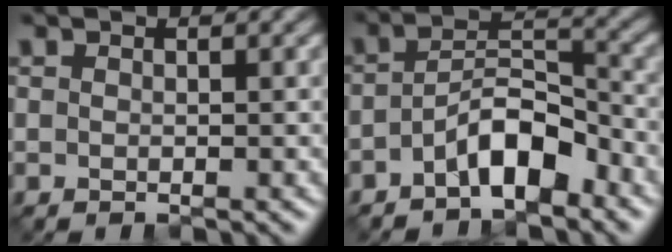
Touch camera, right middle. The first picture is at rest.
{"total": 5.1, "force": [-2.9, 2.0, 3.8], "torque": [-0.062, 0.014, -0.052]}